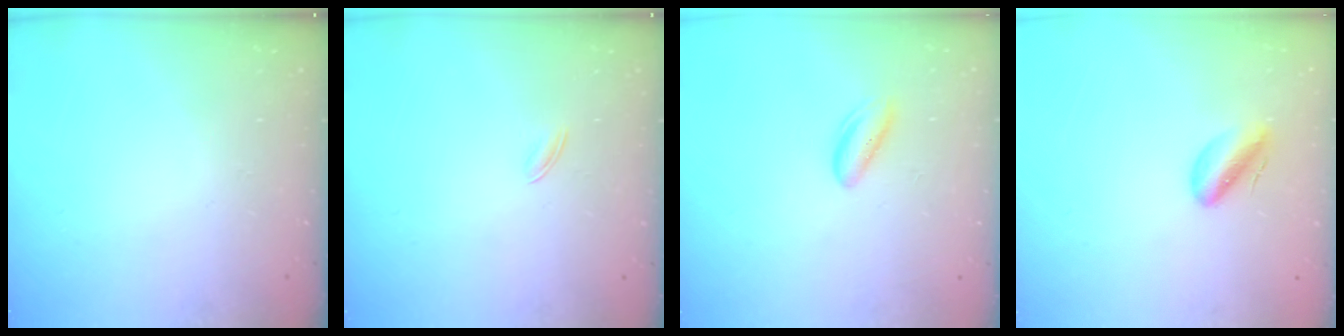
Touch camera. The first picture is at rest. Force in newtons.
{"total": 1.6, "press": 1.5, "slide": 0.5}
{"total": 3.8, "press": 3.8, "slide": 0.2}
{"total": 6.5, "press": 6.2, "slide": 2.2}